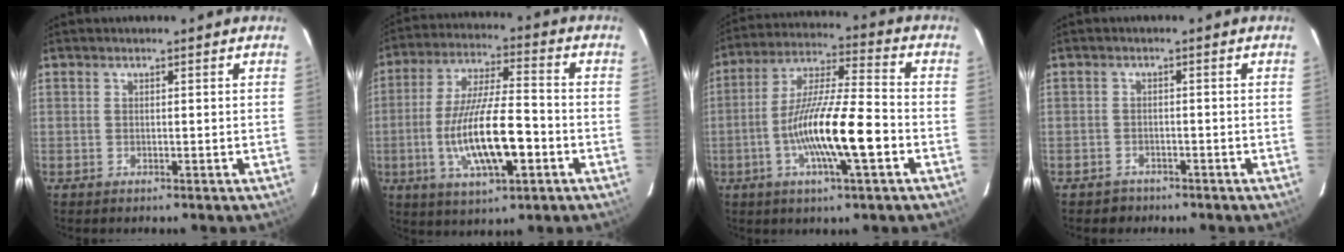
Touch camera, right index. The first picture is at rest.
{"total": 15.6, "force": [-4.5, 4.2, 14.3], "torque": [-0.282, -0.010, -0.072]}
{"total": 15.3, "force": [-4.9, 2.0, 14.4], "torque": [-0.271, -0.003, -0.093]}
{"total": 3.0, "force": [-2.2, 2.1, -0.1], "torque": [-0.010, 0.007, -0.031]}